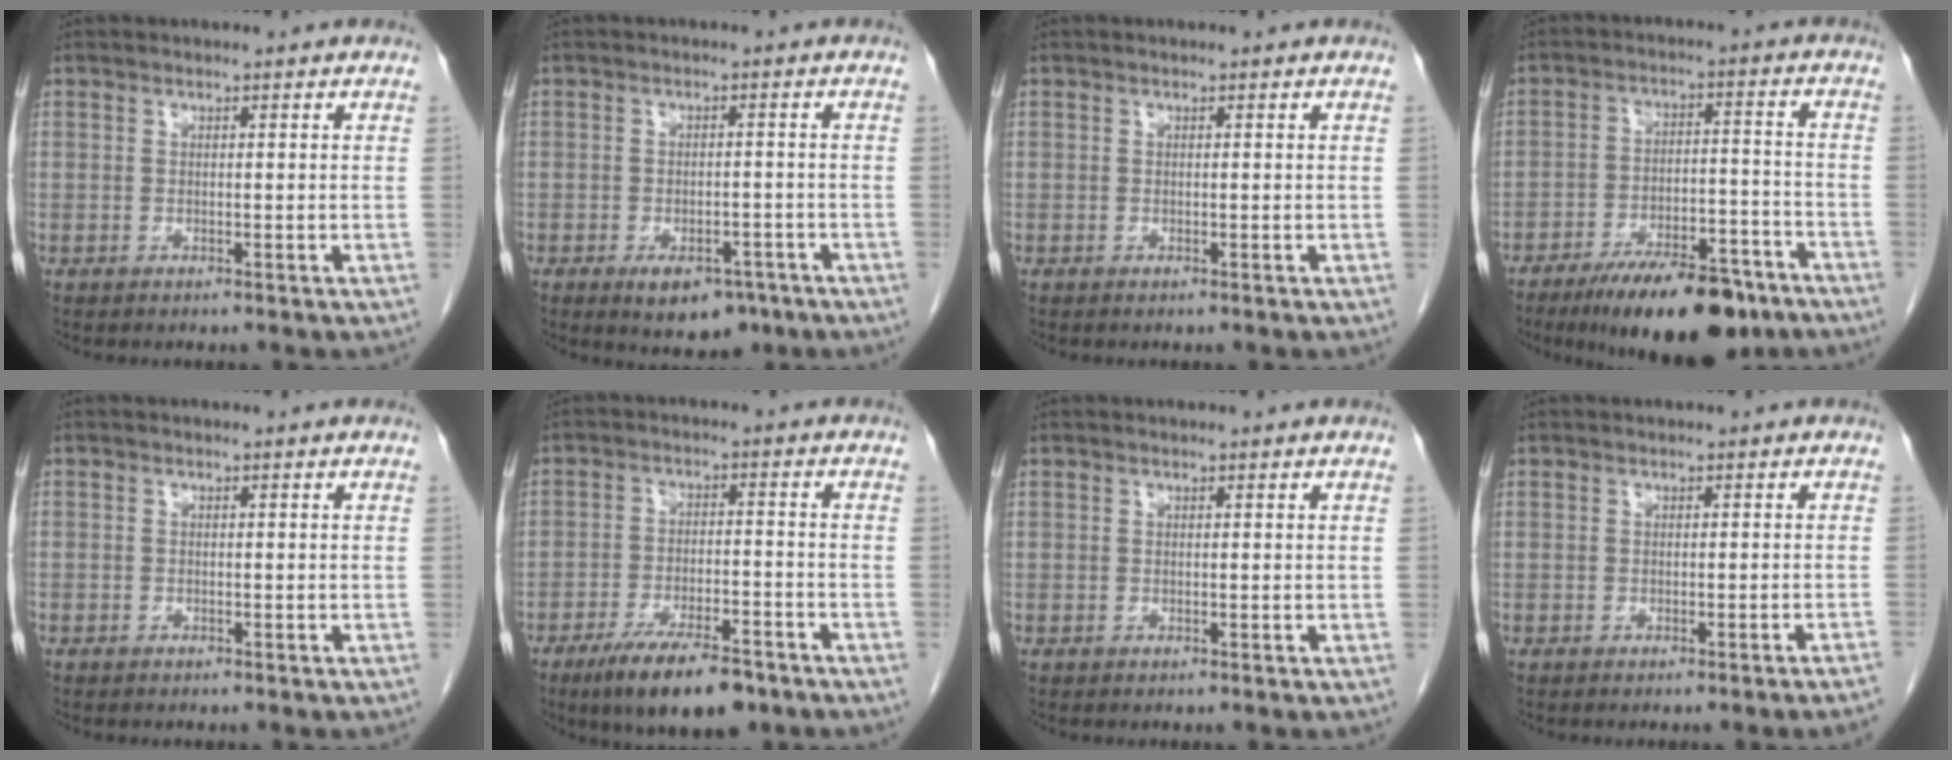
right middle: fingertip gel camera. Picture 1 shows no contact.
{"total": 7.0, "force": [-4.4, 3.7, 4.0], "torque": [-0.052, 0.002, -0.058]}
{"total": 0.0}
{"total": 15.4, "force": [-11.4, 4.6, 9.3], "torque": [-0.124, 0.007, -0.180]}
{"total": 0.6, "force": [-0.5, 0.4, 0.1], "torque": [-0.004, 0.004, -0.008]}
{"total": 11.3, "force": [-8.1, 3.2, 7.3], "torque": [-0.116, -0.013, -0.133]}
{"total": 0.0}
{"total": 2.7, "force": [-2.1, -0.9, 1.4], "torque": [-0.015, 0.007, -0.026]}